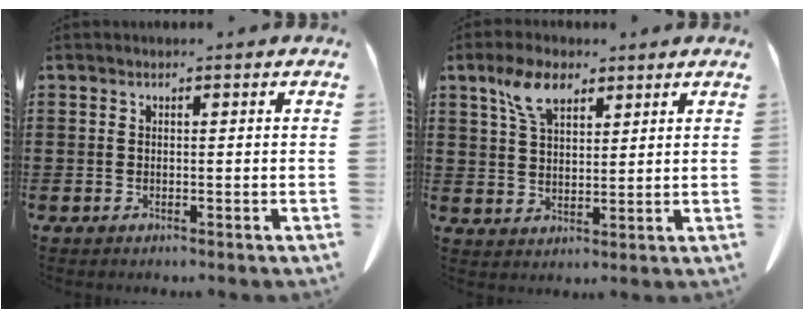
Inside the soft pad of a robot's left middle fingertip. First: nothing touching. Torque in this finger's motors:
{"motor_torque": [0.49, 0.40, 0.55, 0.12]}